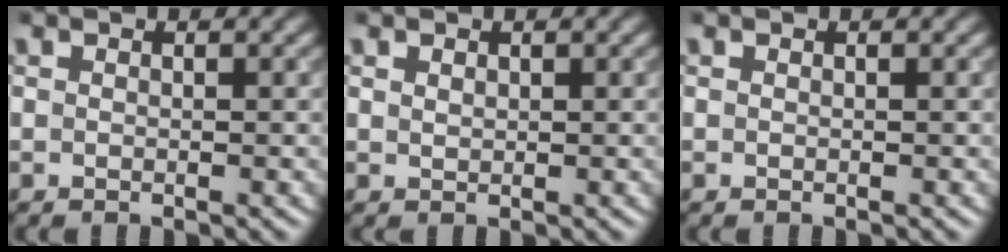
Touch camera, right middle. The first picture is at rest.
{"total": 0.6, "force": [0.4, 0.3, 0.2], "torque": [-0.005, -0.001, 0.010]}
{"total": 0.0}